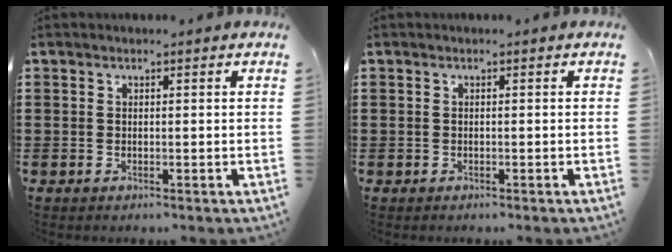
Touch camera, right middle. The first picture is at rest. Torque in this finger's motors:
{"motor_torque": [0.10, 0.01, 0.00, 0.00]}